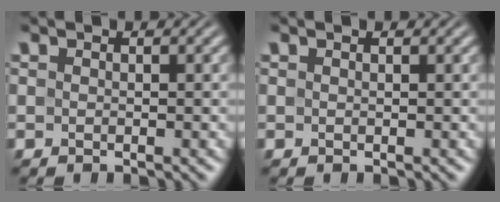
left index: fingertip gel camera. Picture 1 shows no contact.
{"total": 0.5, "force": [0.4, 0.0, 0.3], "torque": [-0.005, 0.002, 0.005]}